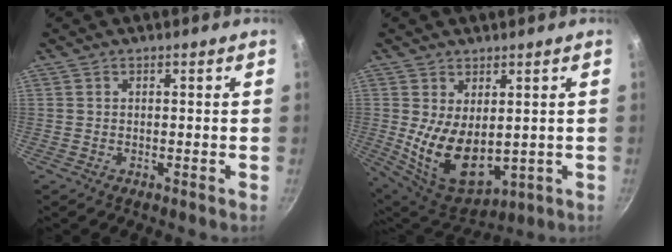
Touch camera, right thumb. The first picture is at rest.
{"total": 13.1, "force": [0.3, 7.8, 10.6], "torque": [-0.167, -0.032, 0.034]}